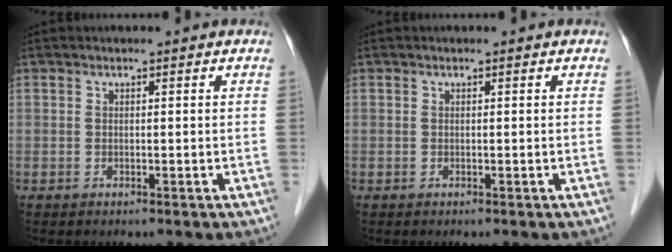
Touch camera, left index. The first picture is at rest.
{"total": 0.0}